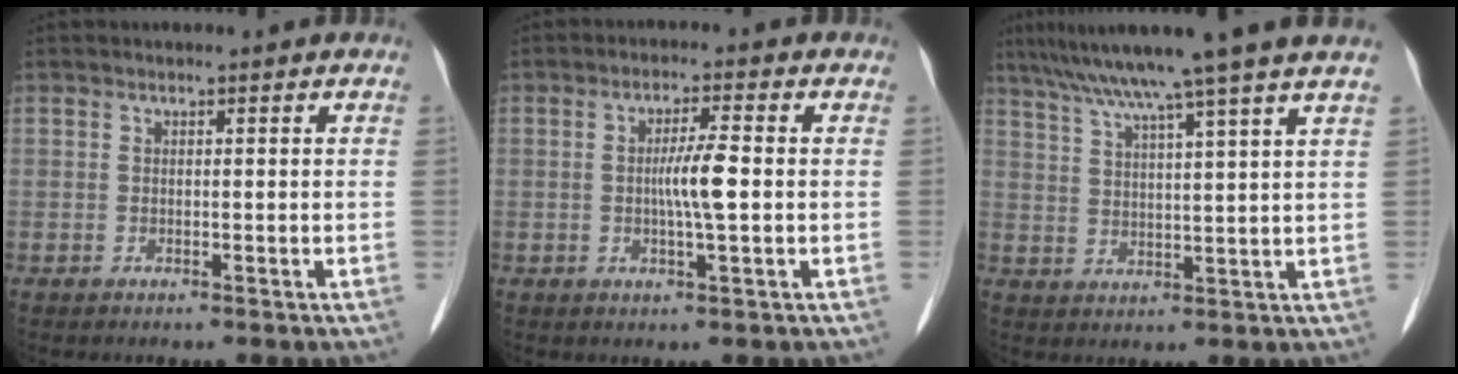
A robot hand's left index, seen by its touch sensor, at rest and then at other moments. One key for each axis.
{"total": 4.8, "fx": -0.3, "fy": 0.2, "fz": 4.8, "tx": -0.092, "ty": -0.003, "tz": -0.005}
{"total": 14.2, "fx": 11.3, "fy": -2.2, "fz": 8.3, "tx": -0.135, "ty": 0.011, "tz": 0.159}